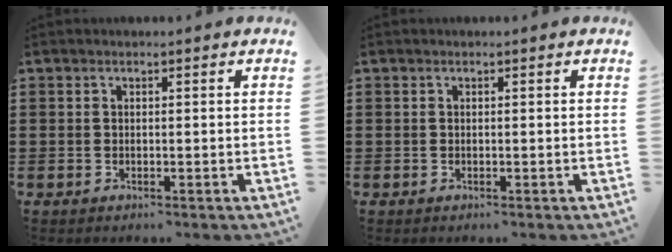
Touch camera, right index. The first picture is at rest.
{"total": 0.0}